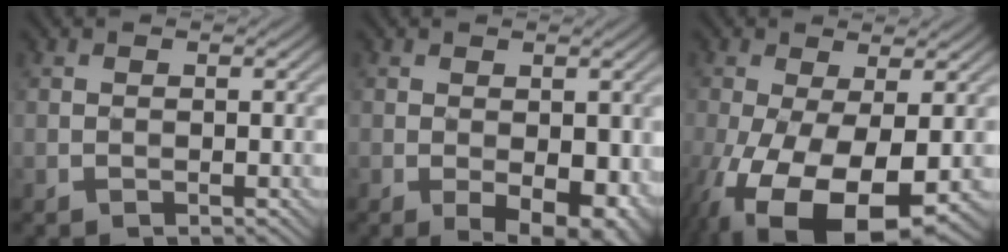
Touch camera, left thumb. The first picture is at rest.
{"total": 6.5, "force": [-2.1, 2.9, 5.4], "torque": [-0.079, -0.015, -0.018]}
{"total": 14.8, "force": [-5.5, 7.1, 11.8], "torque": [-0.254, -0.048, -0.076]}